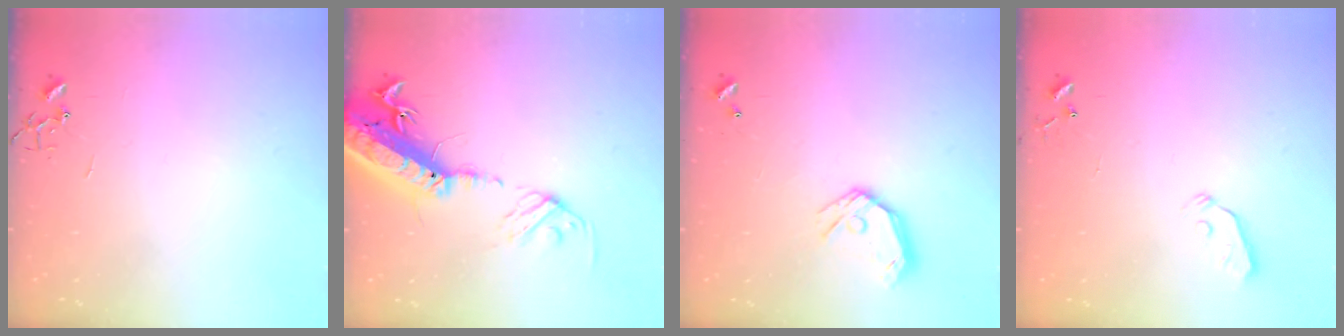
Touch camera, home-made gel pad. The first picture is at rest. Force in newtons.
{"total": 23.3, "press": 22.7, "slide": 5.2}
{"total": 11.2, "press": 11.0, "slide": 1.8}
{"total": 3.2, "press": 3.1, "slide": 0.6}